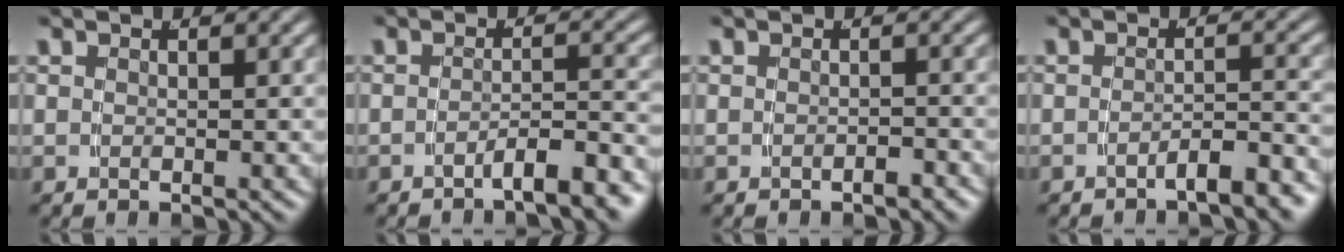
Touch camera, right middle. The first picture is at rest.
{"total": 4.0, "force": [-3.3, 0.1, 2.2], "torque": [-0.024, -0.002, -0.053]}
{"total": 1.0, "force": [-0.9, -0.1, 0.2], "torque": [-0.002, 0.003, -0.016]}
{"total": 3.4, "force": [-2.9, 0.0, 1.6], "torque": [-0.014, 0.003, -0.050]}